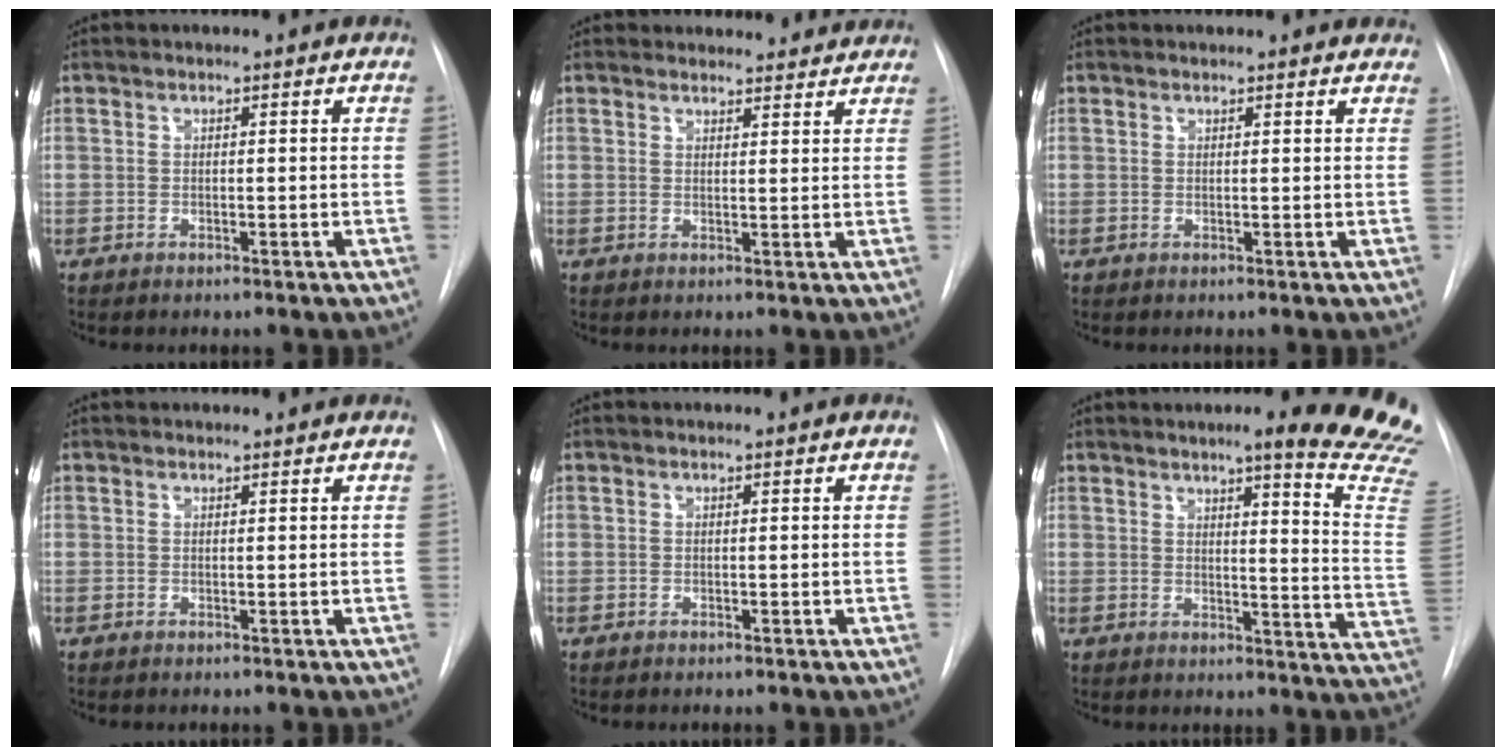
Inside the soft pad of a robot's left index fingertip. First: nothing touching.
{"total": 6.8, "force": [6.4, 2.3, 0.4], "torque": [0.019, 0.011, 0.057]}
{"total": 5.0, "force": [4.6, 1.5, 1.3], "torque": [-0.007, 0.009, 0.037]}
{"total": 1.1, "force": [1.1, 0.3, 0.1], "torque": [-0.006, 0.016, 0.014]}
{"total": 0.0}
{"total": 16.4, "force": [13.5, -0.4, 9.2], "torque": [-0.098, -0.109, 0.136]}